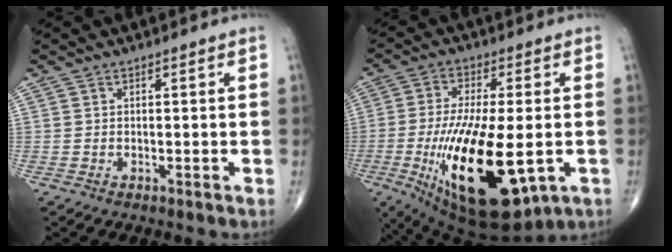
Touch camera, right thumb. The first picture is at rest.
{"total": 23.0, "force": [-5.2, 8.6, 20.7], "torque": [-0.393, -0.030, -0.066]}